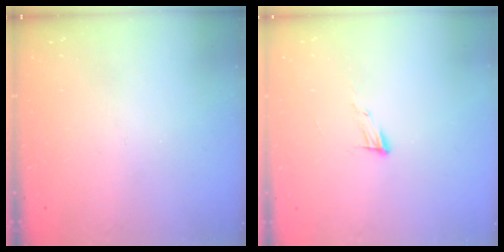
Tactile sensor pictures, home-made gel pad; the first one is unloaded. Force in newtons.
{"total": 5.4, "press": 5.4, "slide": 0.5}